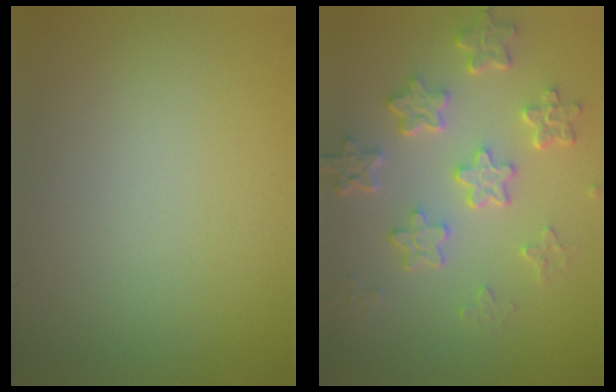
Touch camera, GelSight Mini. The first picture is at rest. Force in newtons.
{"total": 5.4, "press": 4.0, "slide": 3.6}